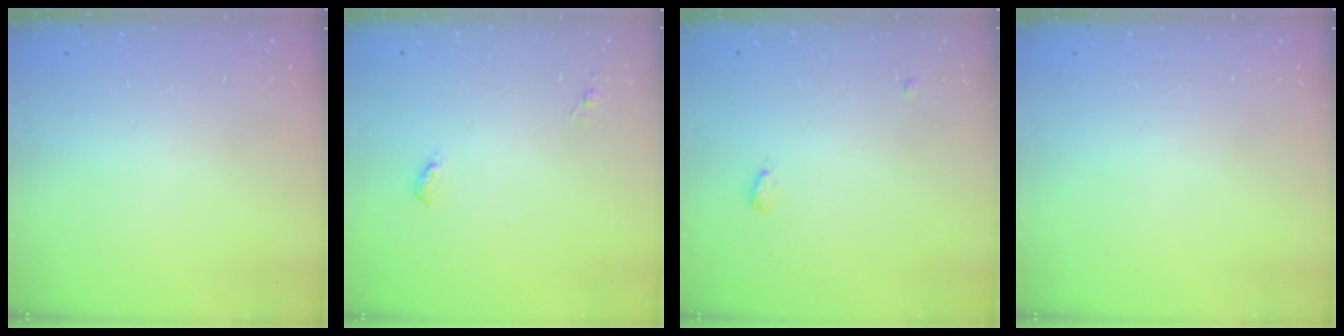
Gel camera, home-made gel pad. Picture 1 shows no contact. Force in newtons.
{"total": 4.6, "press": 4.6, "slide": 0.4}
{"total": 7.9, "press": 4.2, "slide": 6.7}
{"total": 0.0}